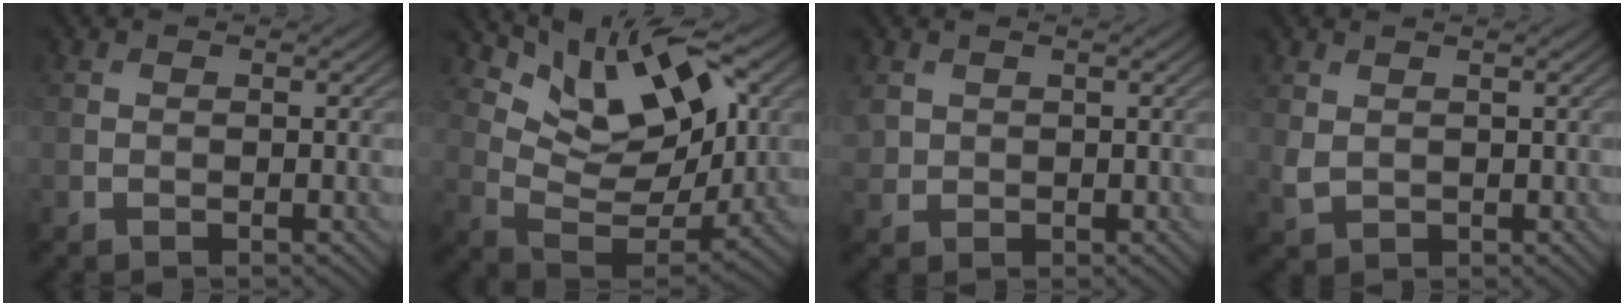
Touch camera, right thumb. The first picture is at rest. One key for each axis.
{"total": 11.7, "fx": 5.8, "fy": 5.9, "fz": 8.3, "tx": -0.155, "ty": -0.009, "tz": 0.108}
{"total": 1.8, "fx": 0.8, "fy": 1.5, "fz": 0.7, "tx": -0.022, "ty": -0.002, "tz": 0.019}
{"total": 1.7, "fx": 0.6, "fy": 1.2, "fz": 1.1, "tx": -0.031, "ty": -0.003, "tz": 0.016}